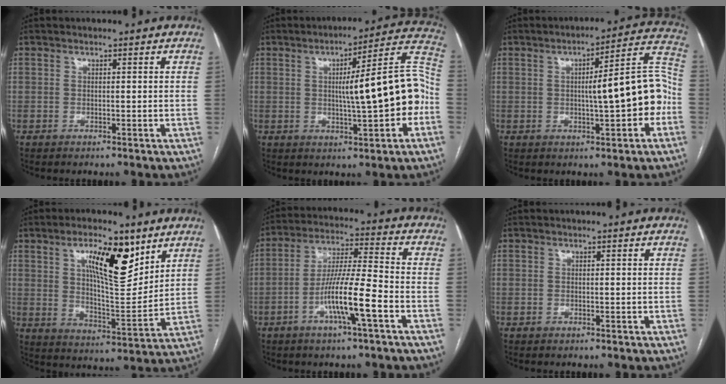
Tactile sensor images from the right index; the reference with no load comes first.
{"total": 15.3, "force": [-1.4, 1.3, 15.1], "torque": [-0.206, 0.031, -0.020]}
{"total": 12.8, "force": [-1.6, 1.9, 12.6], "torque": [-0.164, 0.036, -0.019]}
{"total": 12.6, "force": [6.6, 3.8, 10.1], "torque": [-0.163, -0.001, 0.114]}
{"total": 10.6, "force": [-4.3, 0.2, 9.7], "torque": [-0.184, 0.004, -0.080]}
{"total": 0.0}